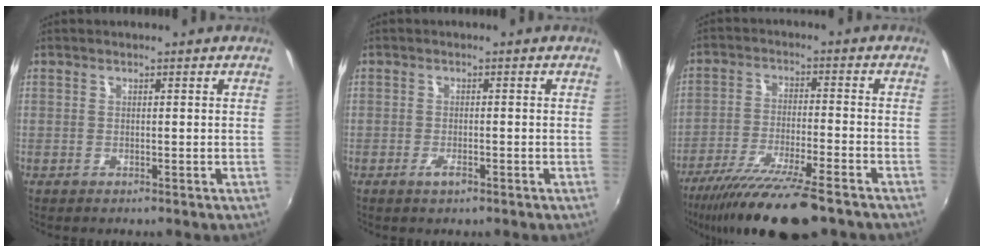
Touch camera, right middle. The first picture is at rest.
{"total": 2.6, "force": [-1.6, 0.6, 1.9], "torque": [-0.043, -0.006, -0.032]}
{"total": 16.1, "force": [-12.6, 2.0, 9.8], "torque": [-0.197, -0.045, -0.215]}